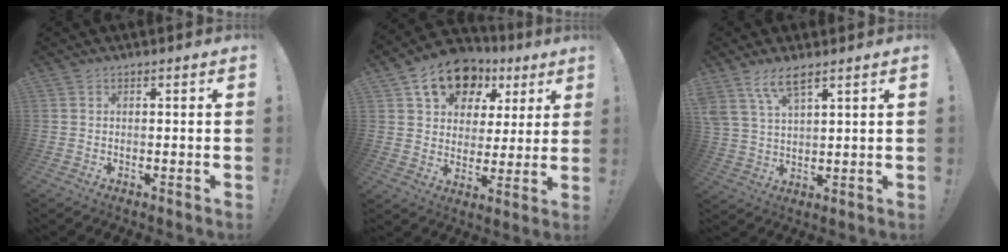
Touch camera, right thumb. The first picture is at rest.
{"total": 14.9, "force": [8.3, 10.3, 6.9], "torque": [-0.097, -0.041, 0.150]}
{"total": 7.4, "force": [5.3, 2.4, 4.6], "torque": [-0.091, -0.018, 0.101]}